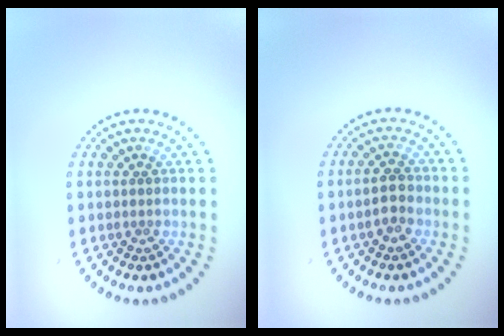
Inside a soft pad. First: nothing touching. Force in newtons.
{"total": 2.2, "press": 2.1, "slide": 0.5}